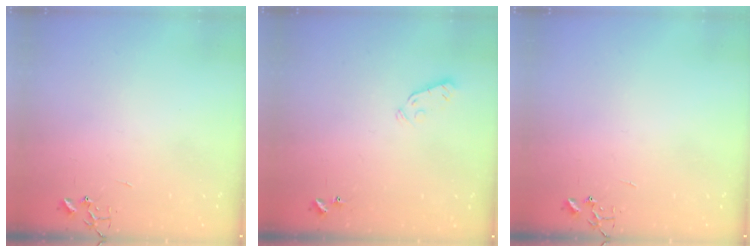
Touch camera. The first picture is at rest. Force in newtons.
{"total": 3.0, "press": 2.9, "slide": 0.9}
{"total": 0.0}